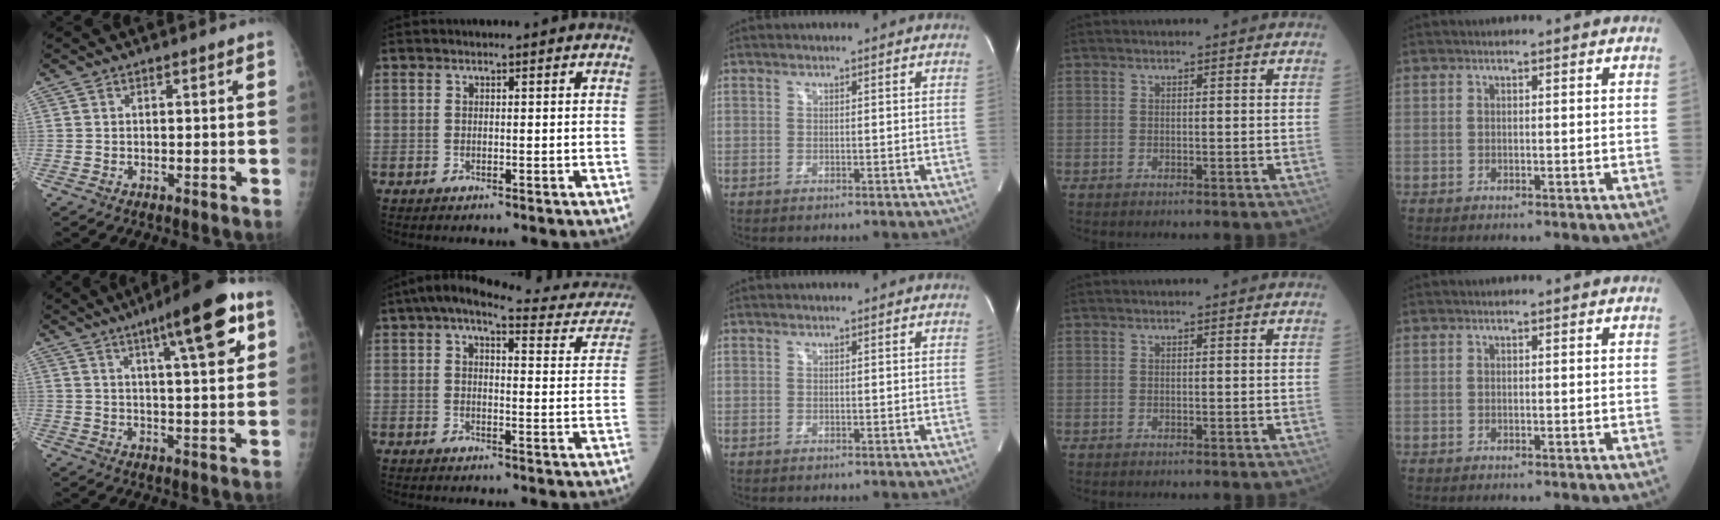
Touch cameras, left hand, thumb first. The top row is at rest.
{"thumb": {"total": 14.4, "force": [6.8, 2.7, 12.3], "torque": [-0.169, -0.018, 0.096]}, "index": {"total": 18.3, "force": [16.0, 4.0, 7.8], "torque": [-0.091, 0.002, 0.179]}}